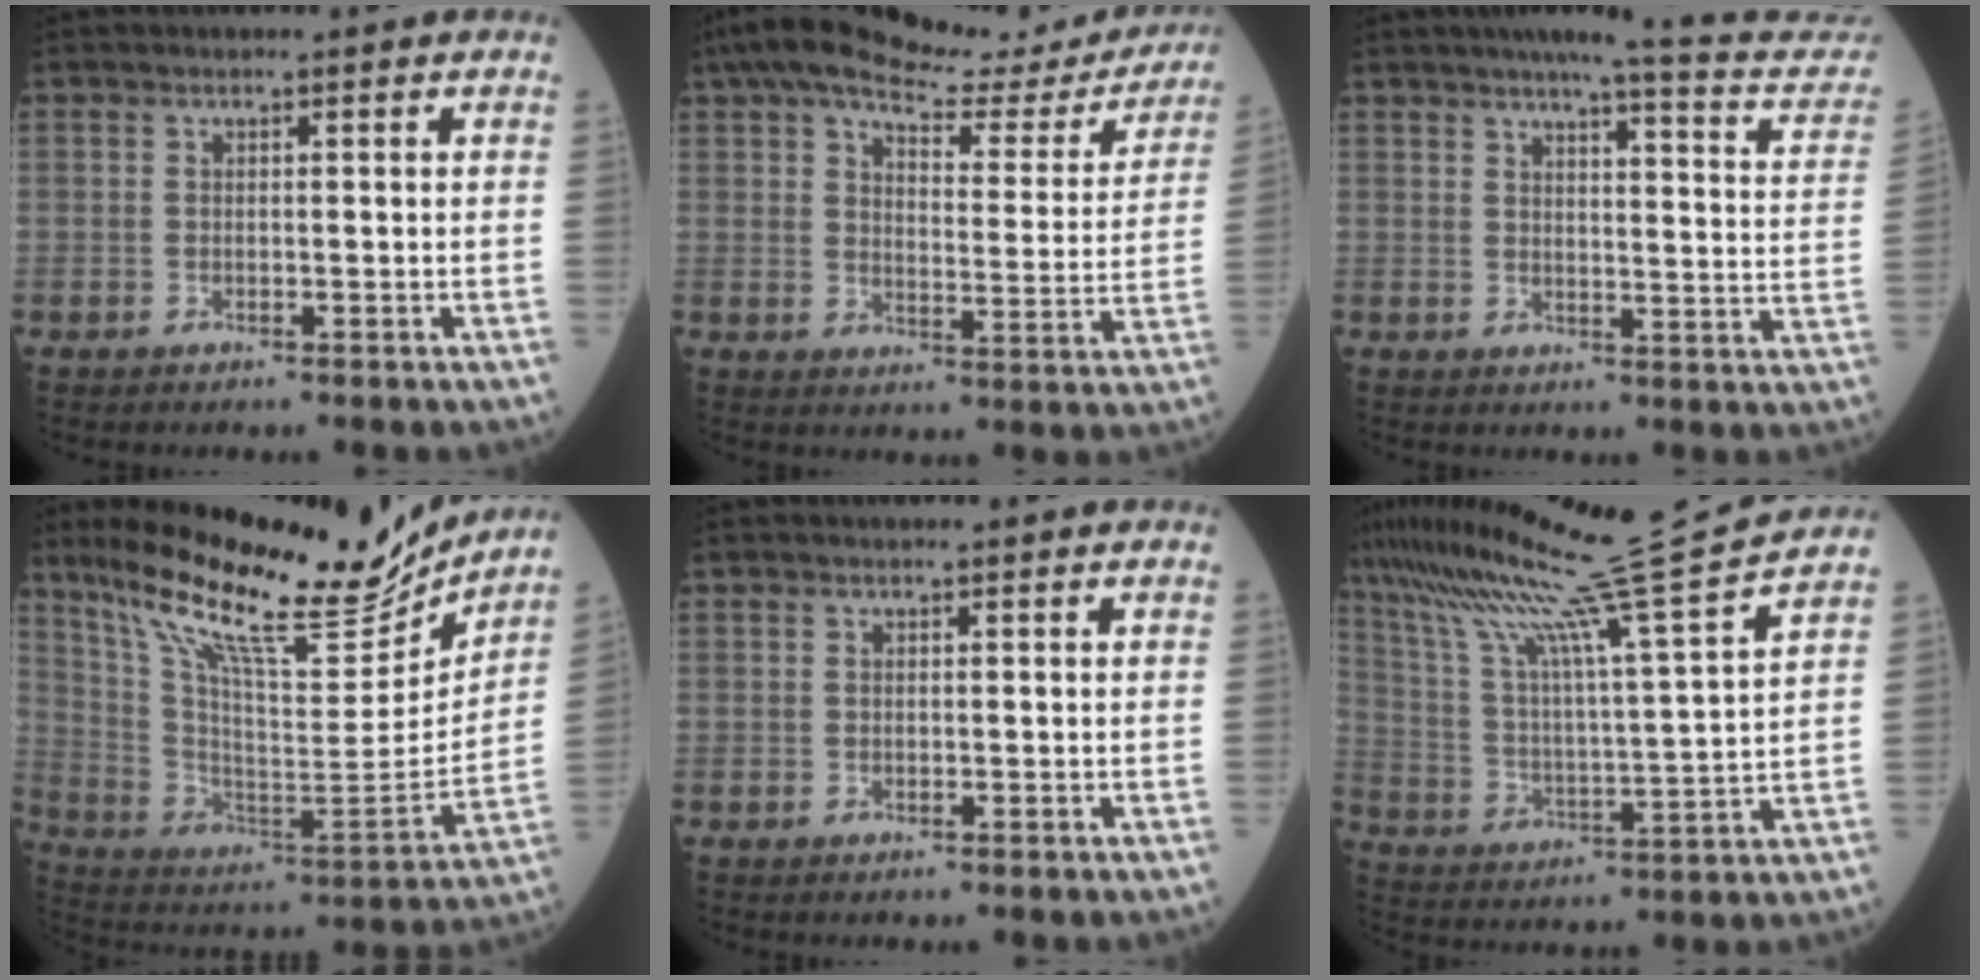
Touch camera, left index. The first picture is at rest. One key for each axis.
{"total": 22.2, "fx": 19.6, "fy": 5.1, "fz": 9.2, "tx": -0.133, "ty": -0.009, "tz": 0.246}
{"total": 16.9, "fx": 15.0, "fy": 1.6, "fz": 7.8, "tx": -0.085, "ty": -0.032, "tz": 0.158}
{"total": 22.8, "fx": 18.7, "fy": 3.7, "fz": 12.5, "tx": -0.225, "ty": -0.022, "tz": 0.304}
{"total": 0.0}
{"total": 21.5, "fx": 18.0, "fy": -3.1, "fz": 11.3, "tx": -0.206, "ty": -0.028, "tz": 0.288}